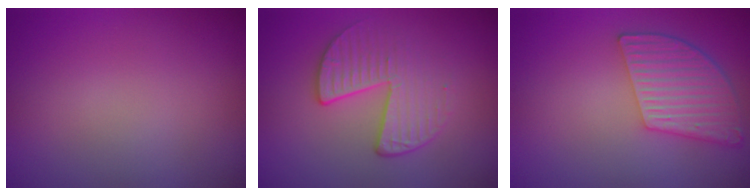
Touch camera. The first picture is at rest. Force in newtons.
{"total": 3.0, "press": 2.4, "slide": 1.8}
{"total": 5.2, "press": 4.1, "slide": 3.2}